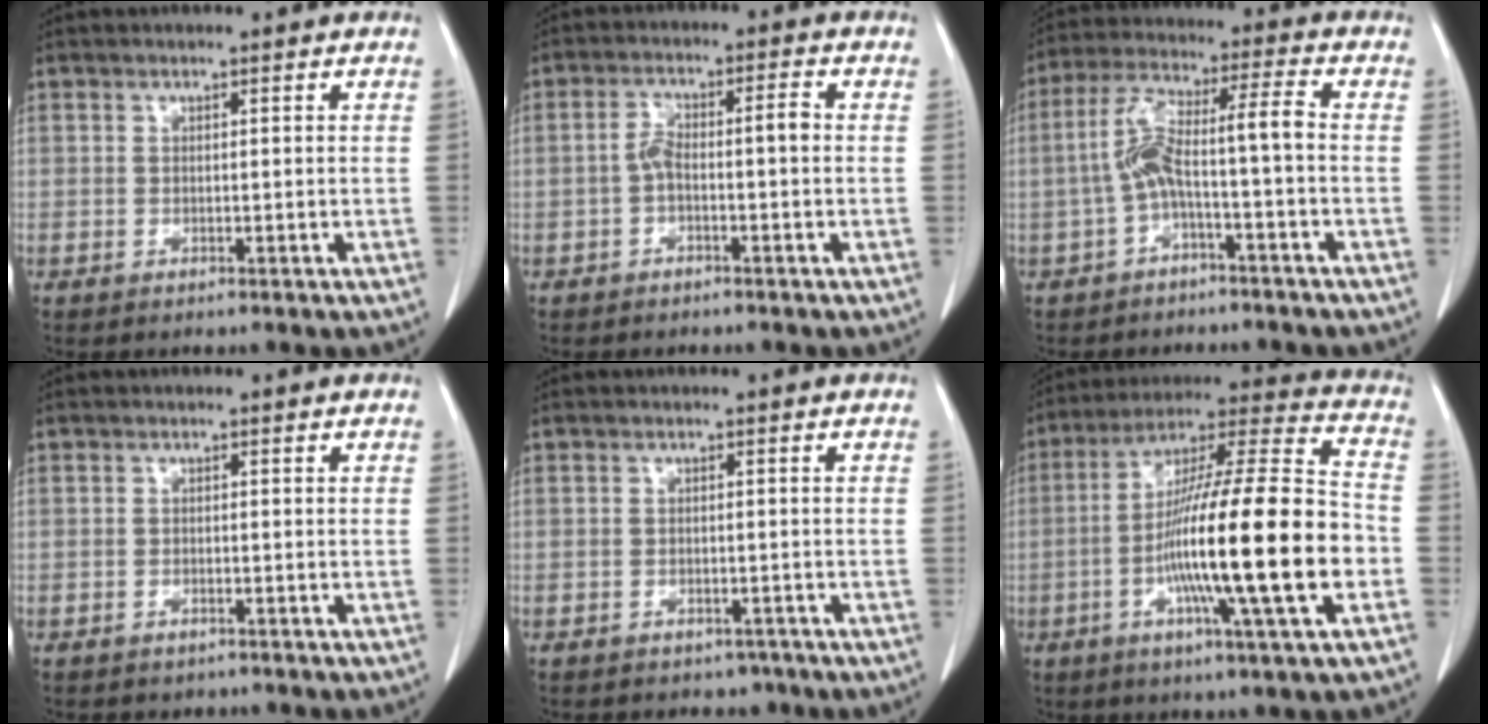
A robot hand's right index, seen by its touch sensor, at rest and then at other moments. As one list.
[{"total": 4.4, "force": [-0.7, 1.2, 4.1], "torque": [-0.079, 0.026, -0.008]}, {"total": 7.9, "force": [-1.9, 0.4, 7.7], "torque": [-0.150, 0.040, -0.035]}, {"total": 1.1, "force": [-0.8, 0.7, 0.1], "torque": [-0.008, 0.001, -0.007]}, {"total": 2.5, "force": [-1.9, 1.6, 0.2], "torque": [-0.005, 0.006, -0.022]}, {"total": 22.7, "force": [-5.2, 0.7, 22.0], "torque": [-0.360, -0.007, -0.094]}]